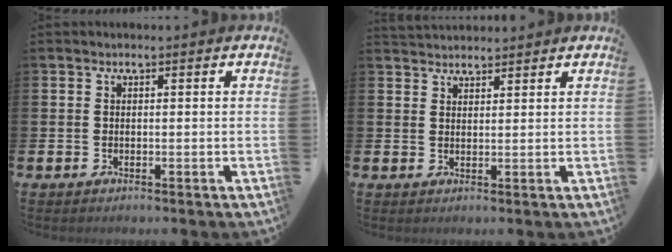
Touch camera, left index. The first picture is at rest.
{"total": 2.6, "force": [2.5, 0.6, -0.1], "torque": [0.007, -0.012, 0.044]}